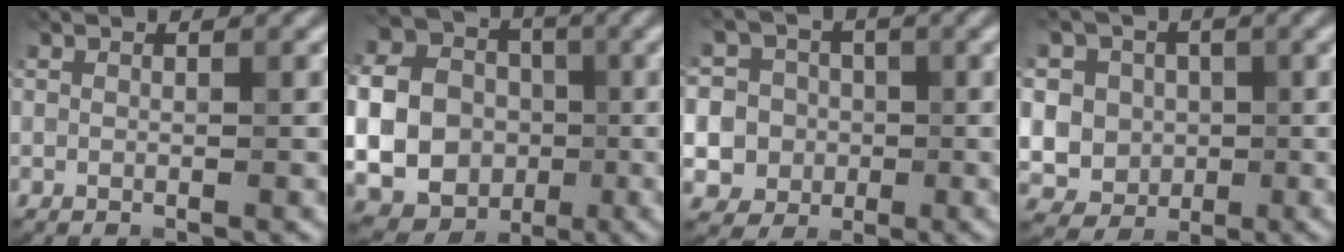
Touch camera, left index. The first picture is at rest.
{"total": 13.5, "force": [-1.4, 12.1, 5.8], "torque": [-0.167, -0.015, -0.041]}
{"total": 9.5, "force": [-0.7, 9.1, 2.6], "torque": [-0.067, 0.015, -0.023]}
{"total": 7.9, "force": [0.5, 7.3, 2.9], "torque": [-0.060, 0.028, -0.009]}